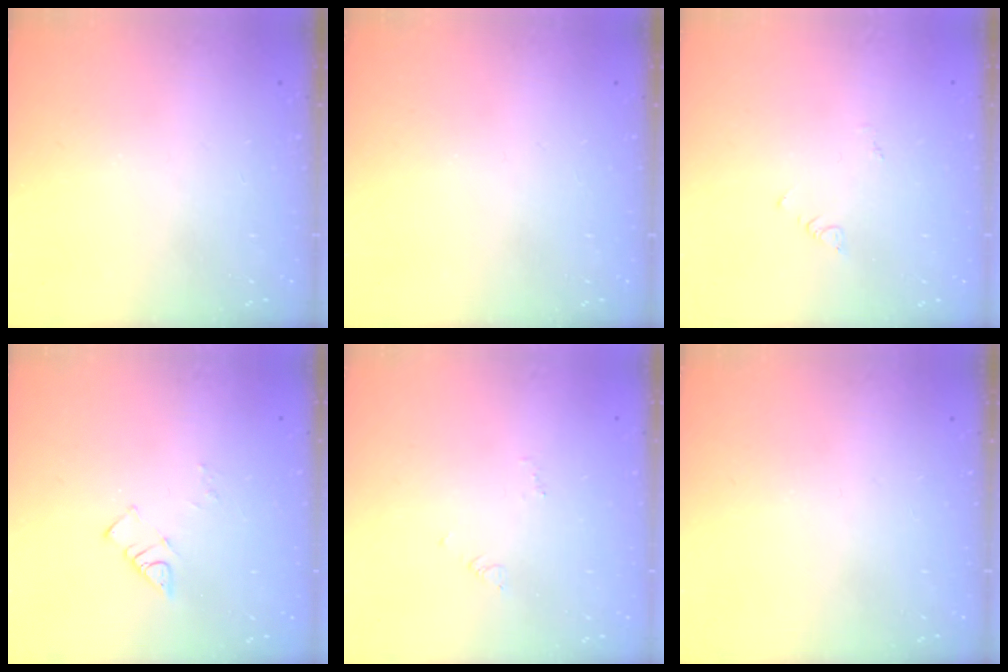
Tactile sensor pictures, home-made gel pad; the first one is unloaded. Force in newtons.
{"total": 0.0}
{"total": 1.9, "press": 1.9, "slide": 0.4}
{"total": 4.1, "press": 4.0, "slide": 0.7}
{"total": 2.7, "press": 2.7, "slide": 0.2}
{"total": 0.0}